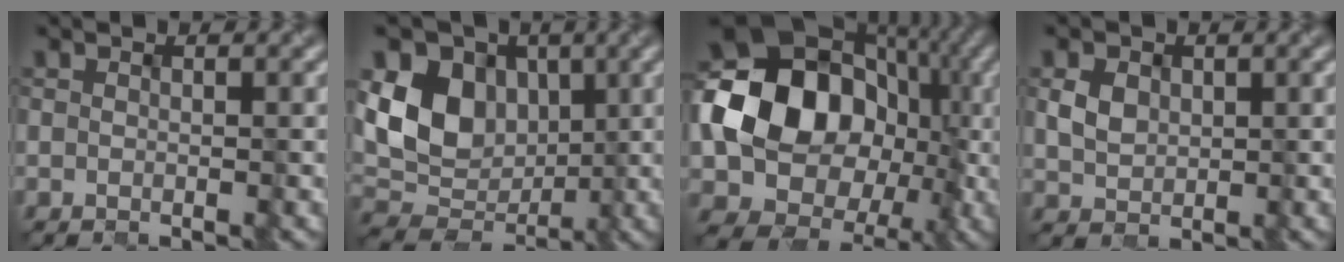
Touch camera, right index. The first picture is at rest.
{"total": 9.4, "force": [1.7, 7.5, 5.3], "torque": [-0.109, 0.003, 0.021]}
{"total": 13.9, "force": [-0.5, 11.2, 8.1], "torque": [-0.126, 0.005, -0.027]}
{"total": 2.1, "force": [0.6, 1.8, 0.9], "torque": [-0.025, -0.001, 0.015]}